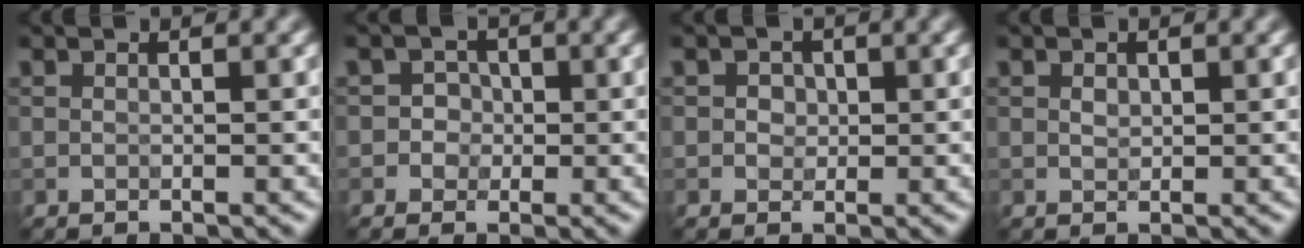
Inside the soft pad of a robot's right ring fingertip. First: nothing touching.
{"total": 1.8, "force": [-0.1, 1.7, 0.3], "torque": [0.019, 0.003, -0.007]}
{"total": 1.4, "force": [0.3, 1.3, 0.6], "torque": [-0.007, 0.004, 0.002]}
{"total": 0.7, "force": [0.2, 0.5, 0.4], "torque": [-0.006, -0.001, 0.010]}